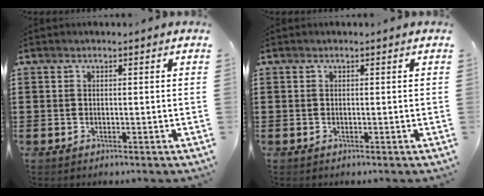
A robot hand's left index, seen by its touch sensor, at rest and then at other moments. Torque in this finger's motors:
{"motor_torque": [-0.02, -0.02, 0.00, 0.00]}